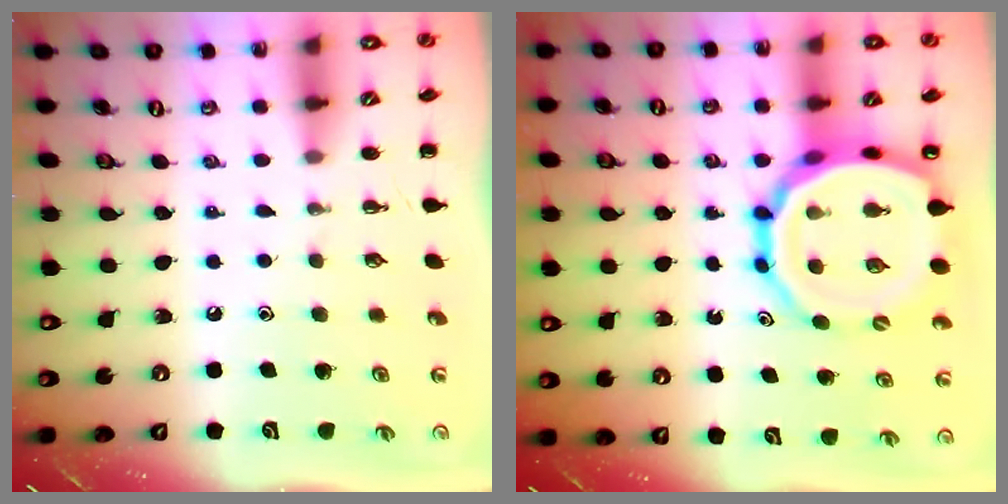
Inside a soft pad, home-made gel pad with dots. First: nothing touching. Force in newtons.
{"total": 18.0, "press": 17.5, "slide": 4.1}